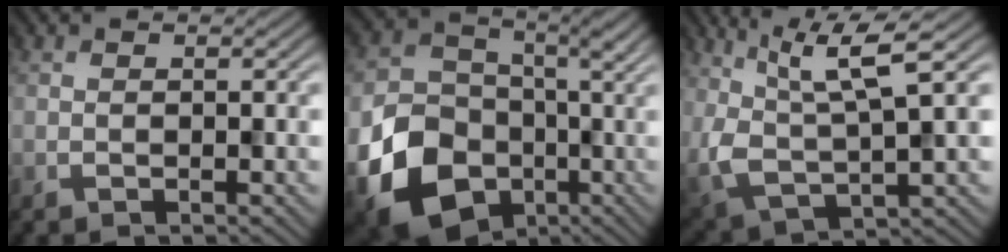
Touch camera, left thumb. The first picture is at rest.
{"total": 17.1, "force": [-6.8, 13.6, 7.7], "torque": [-0.173, -0.050, -0.117]}
{"total": 8.3, "force": [3.9, 2.5, 6.9], "torque": [-0.156, 0.007, 0.080]}